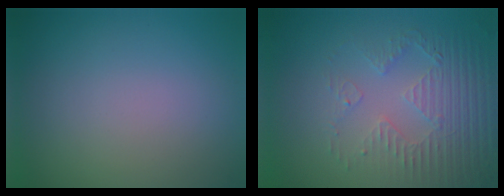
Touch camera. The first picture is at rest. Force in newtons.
{"total": 5.2, "press": 3.4, "slide": 3.9}